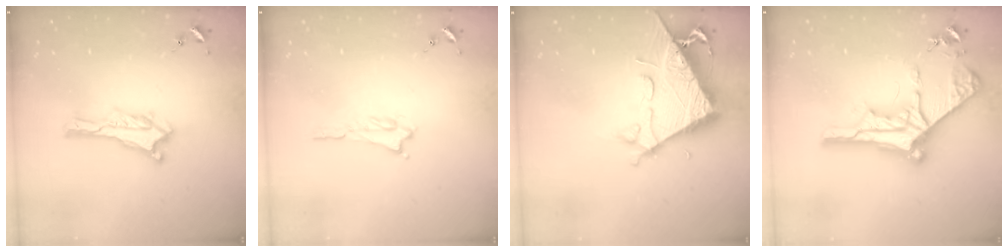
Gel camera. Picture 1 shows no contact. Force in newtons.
{"total": 1.1, "press": 1.1, "slide": 0.2}
{"total": 8.4, "press": 8.3, "slide": 0.8}
{"total": 10.5, "press": 10.5, "slide": 1.2}